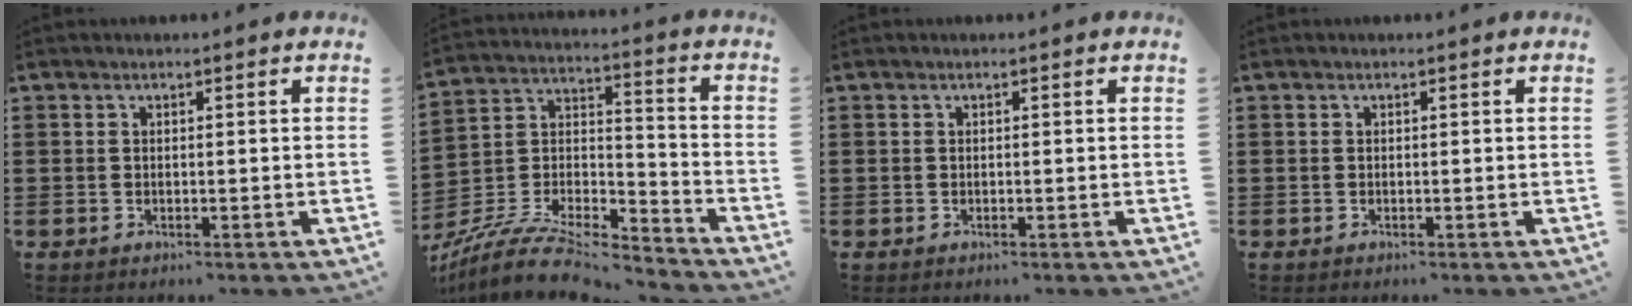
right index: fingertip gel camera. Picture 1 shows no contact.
{"total": 9.1, "force": [-8.2, 2.3, 3.1], "torque": [-0.069, 0.004, -0.164]}
{"total": 0.0}
{"total": 0.0}